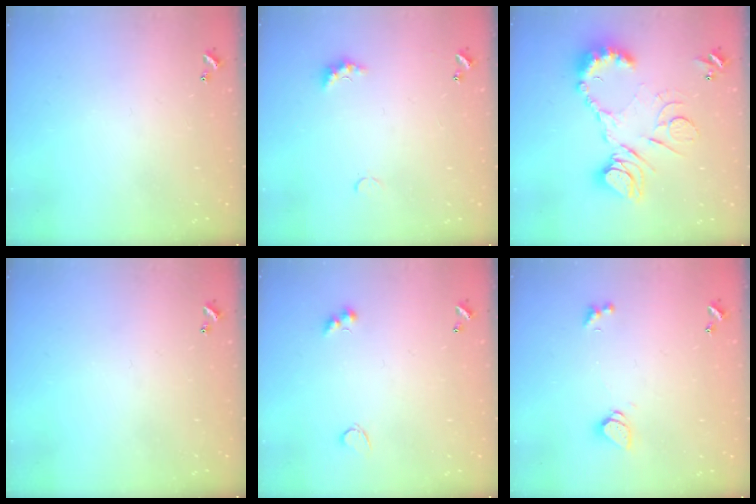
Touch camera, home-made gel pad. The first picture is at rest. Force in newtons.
{"total": 2.8, "press": 2.8, "slide": 0.7}
{"total": 17.5, "press": 17.4, "slide": 1.8}
{"total": 0.0}
{"total": 2.8, "press": 2.7, "slide": 0.7}
{"total": 1.8, "press": 1.8, "slide": 0.5}